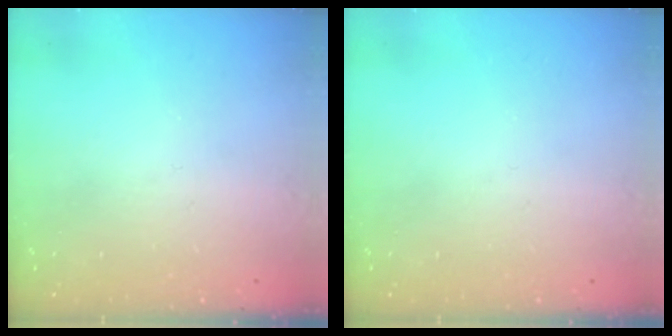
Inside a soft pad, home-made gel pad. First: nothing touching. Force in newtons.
{"total": 0.0}